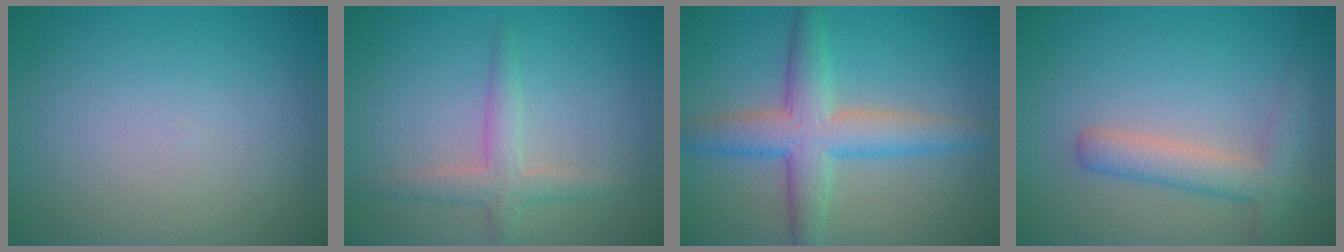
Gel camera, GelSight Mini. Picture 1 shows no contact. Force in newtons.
{"total": 2.6, "press": 2.6, "slide": 0.0}
{"total": 5.7, "press": 5.7, "slide": 0.2}
{"total": 3.6, "press": 3.6, "slide": 0.3}